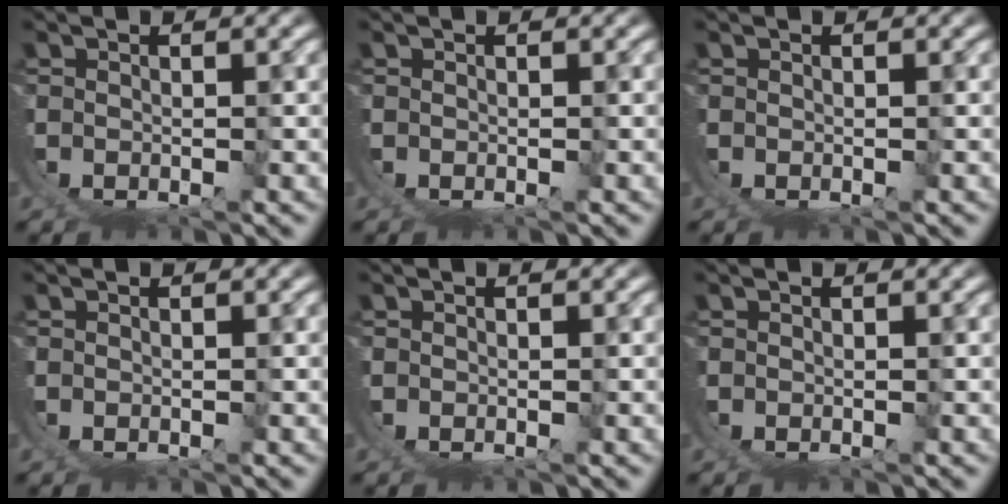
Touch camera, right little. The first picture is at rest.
{"total": 0.0}
{"total": 0.0}
{"total": 0.0}
{"total": 0.0}
{"total": 0.0}